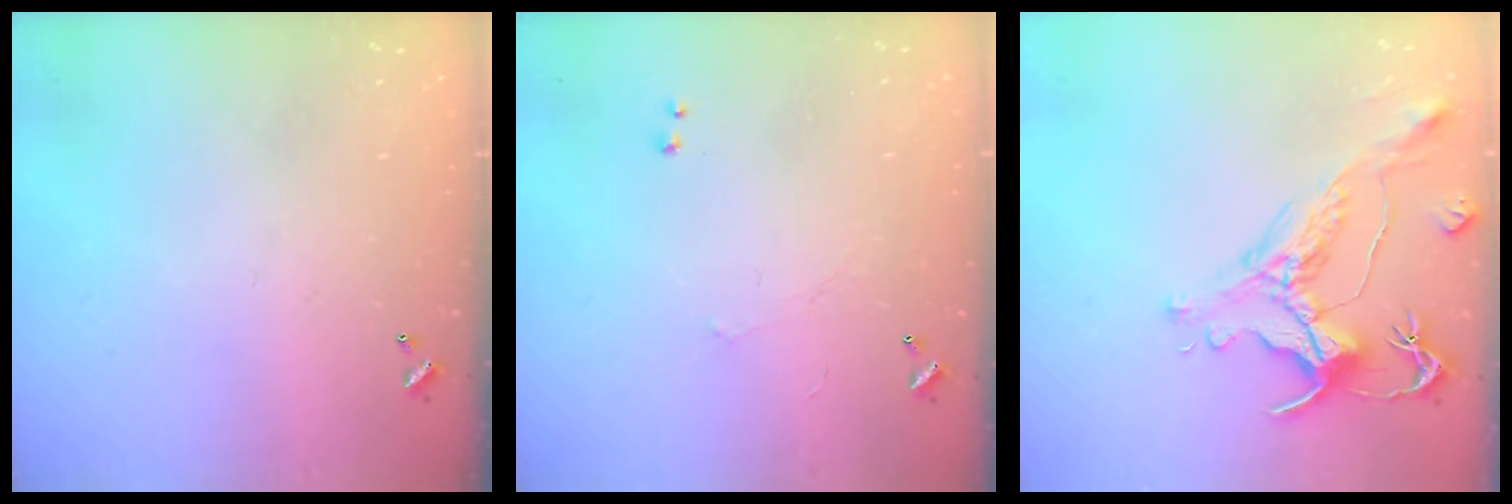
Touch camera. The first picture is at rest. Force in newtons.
{"total": 1.0, "press": 0.9, "slide": 0.5}
{"total": 1.6, "press": 0.9, "slide": 1.3}